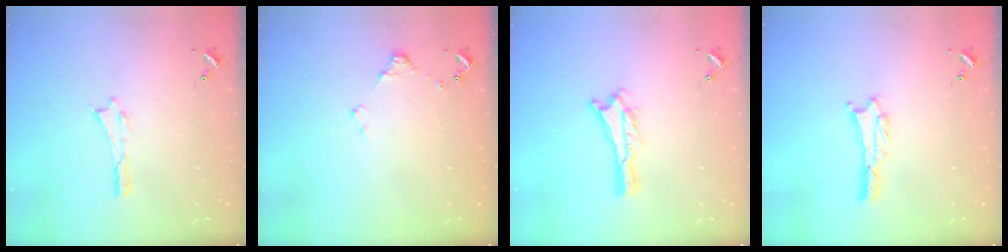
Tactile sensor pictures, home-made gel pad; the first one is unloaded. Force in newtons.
{"total": 1.2, "press": 1.2, "slide": 0.2}
{"total": 0.0}
{"total": 1.3, "press": 1.3, "slide": 0.3}